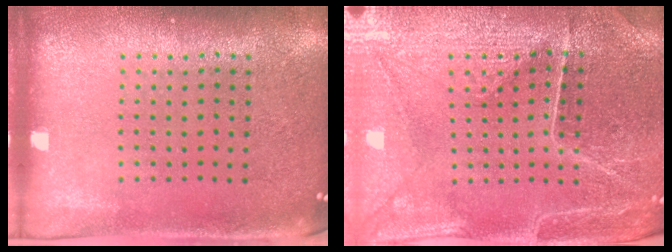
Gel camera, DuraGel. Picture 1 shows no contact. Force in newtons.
{"total": 2.7, "press": 2.7, "slide": 0.2}